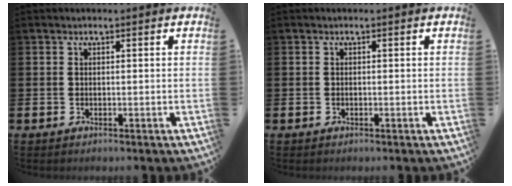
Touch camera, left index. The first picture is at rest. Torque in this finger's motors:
{"motor_torque": [-0.30, -0.07, -0.06, -0.01]}